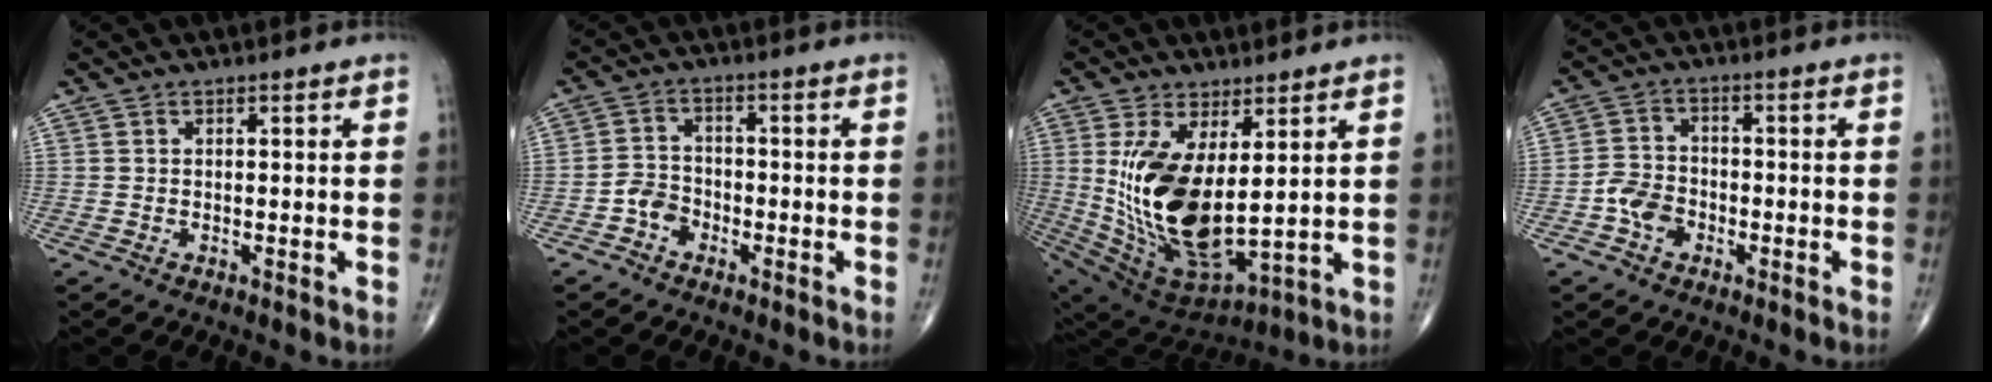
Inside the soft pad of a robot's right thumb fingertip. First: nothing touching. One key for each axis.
{"total": 4.1, "fx": -2.1, "fy": 3.2, "fz": 1.5, "tx": -0.010, "ty": 0.020, "tz": -0.047}
{"total": 19.0, "fx": 2.5, "fy": 8.7, "fz": 16.7, "tx": -0.328, "ty": -0.036, "tz": 0.073}
{"total": 5.6, "fx": -2.3, "fy": 4.2, "fz": 2.9, "tx": -0.039, "ty": 0.021, "tz": -0.048}